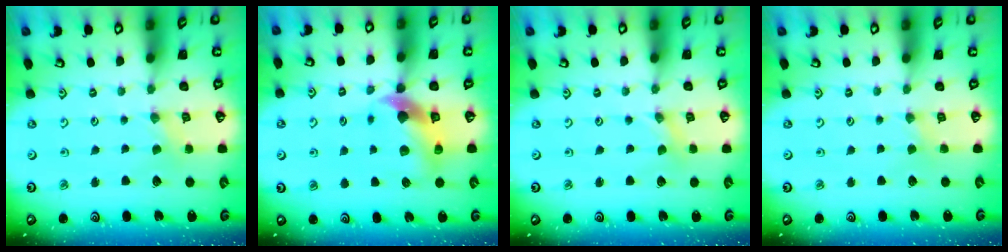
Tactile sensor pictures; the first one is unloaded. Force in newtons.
{"total": 9.9, "press": 9.8, "slide": 1.4}
{"total": 0.0}
{"total": 1.2, "press": 1.2, "slide": 0.3}